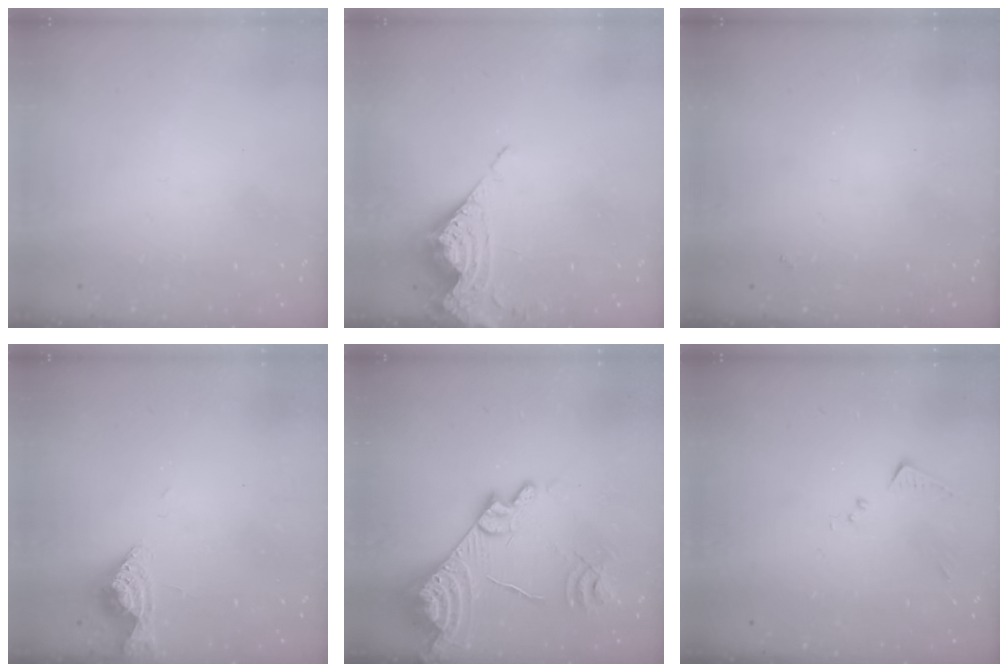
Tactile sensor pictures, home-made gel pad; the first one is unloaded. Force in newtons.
{"total": 8.6, "press": 8.5, "slide": 0.9}
{"total": 1.6, "press": 1.6, "slide": 0.4}
{"total": 5.8, "press": 5.8, "slide": 0.7}
{"total": 18.0, "press": 17.9, "slide": 1.8}
{"total": 6.6, "press": 6.6, "slide": 0.1}